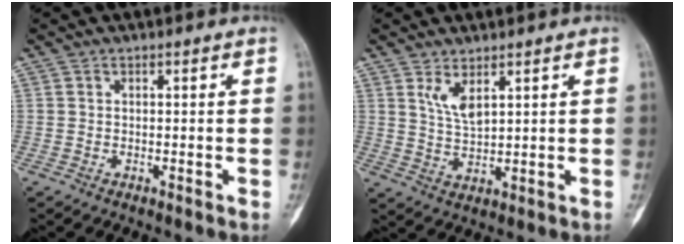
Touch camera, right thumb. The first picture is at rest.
{"total": 4.3, "force": [2.5, 1.7, 3.1], "torque": [-0.059, -0.020, 0.056]}